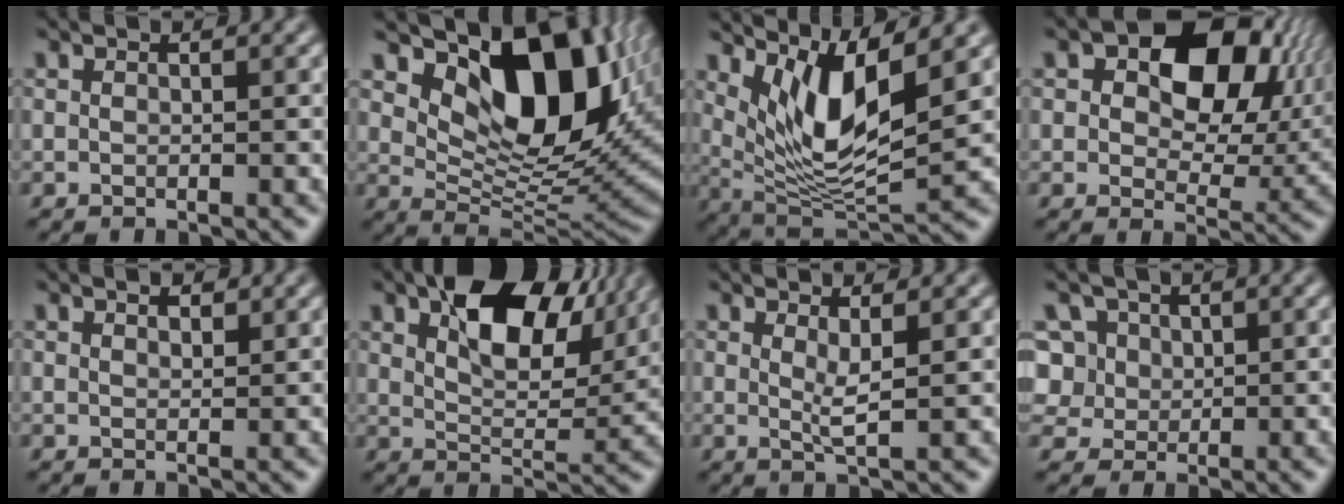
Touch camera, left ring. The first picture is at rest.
{"total": 10.8, "force": [4.5, 5.9, 7.9], "torque": [-0.115, -0.006, 0.078]}
{"total": 7.1, "force": [3.0, 2.0, 6.1], "torque": [-0.120, -0.017, 0.063]}
{"total": 12.2, "force": [3.8, 7.8, 8.6], "torque": [-0.115, 0.006, 0.063]}
{"total": 1.3, "force": [1.0, 0.5, 0.7], "torque": [-0.005, 0.006, 0.011]}
{"total": 10.4, "force": [4.8, 5.2, 7.6], "torque": [-0.117, 0.017, 0.076]}
{"total": 1.5, "force": [0.4, 0.0, 1.5], "torque": [-0.030, -0.006, 0.010]}
{"total": 6.8, "force": [2.4, 5.7, 2.9], "torque": [-0.065, 0.026, 0.027]}